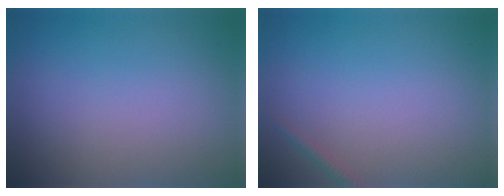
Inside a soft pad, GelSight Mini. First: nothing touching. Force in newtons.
{"total": 0.7, "press": 0.7, "slide": 0.0}